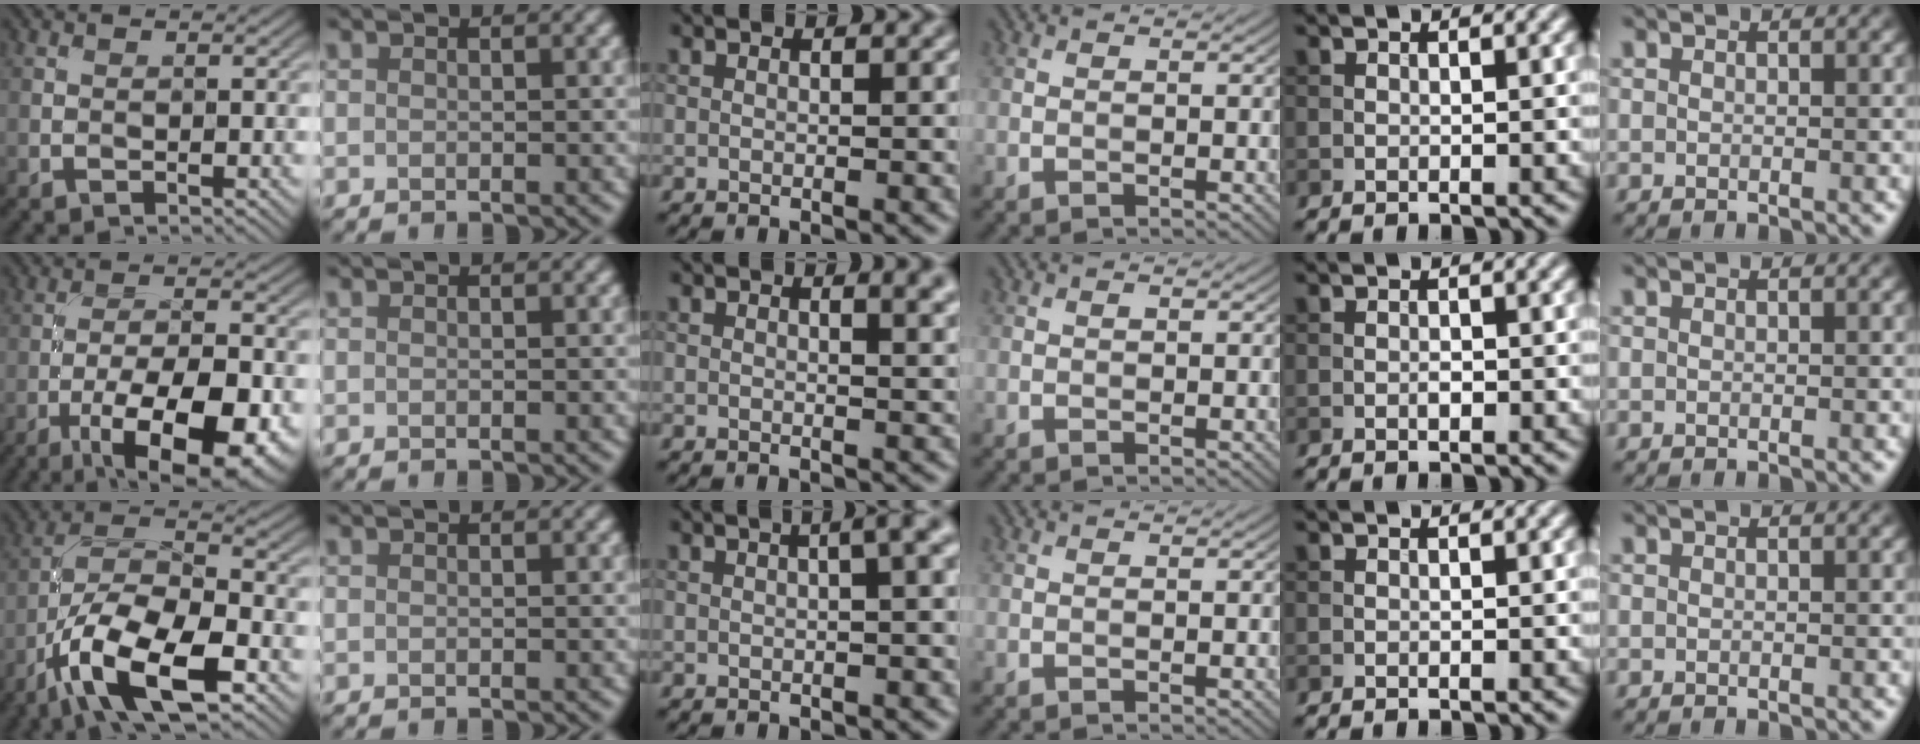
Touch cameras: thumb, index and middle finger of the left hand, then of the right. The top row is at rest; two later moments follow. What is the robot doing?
{"motion": "screw", "object": "medicine bottle"}